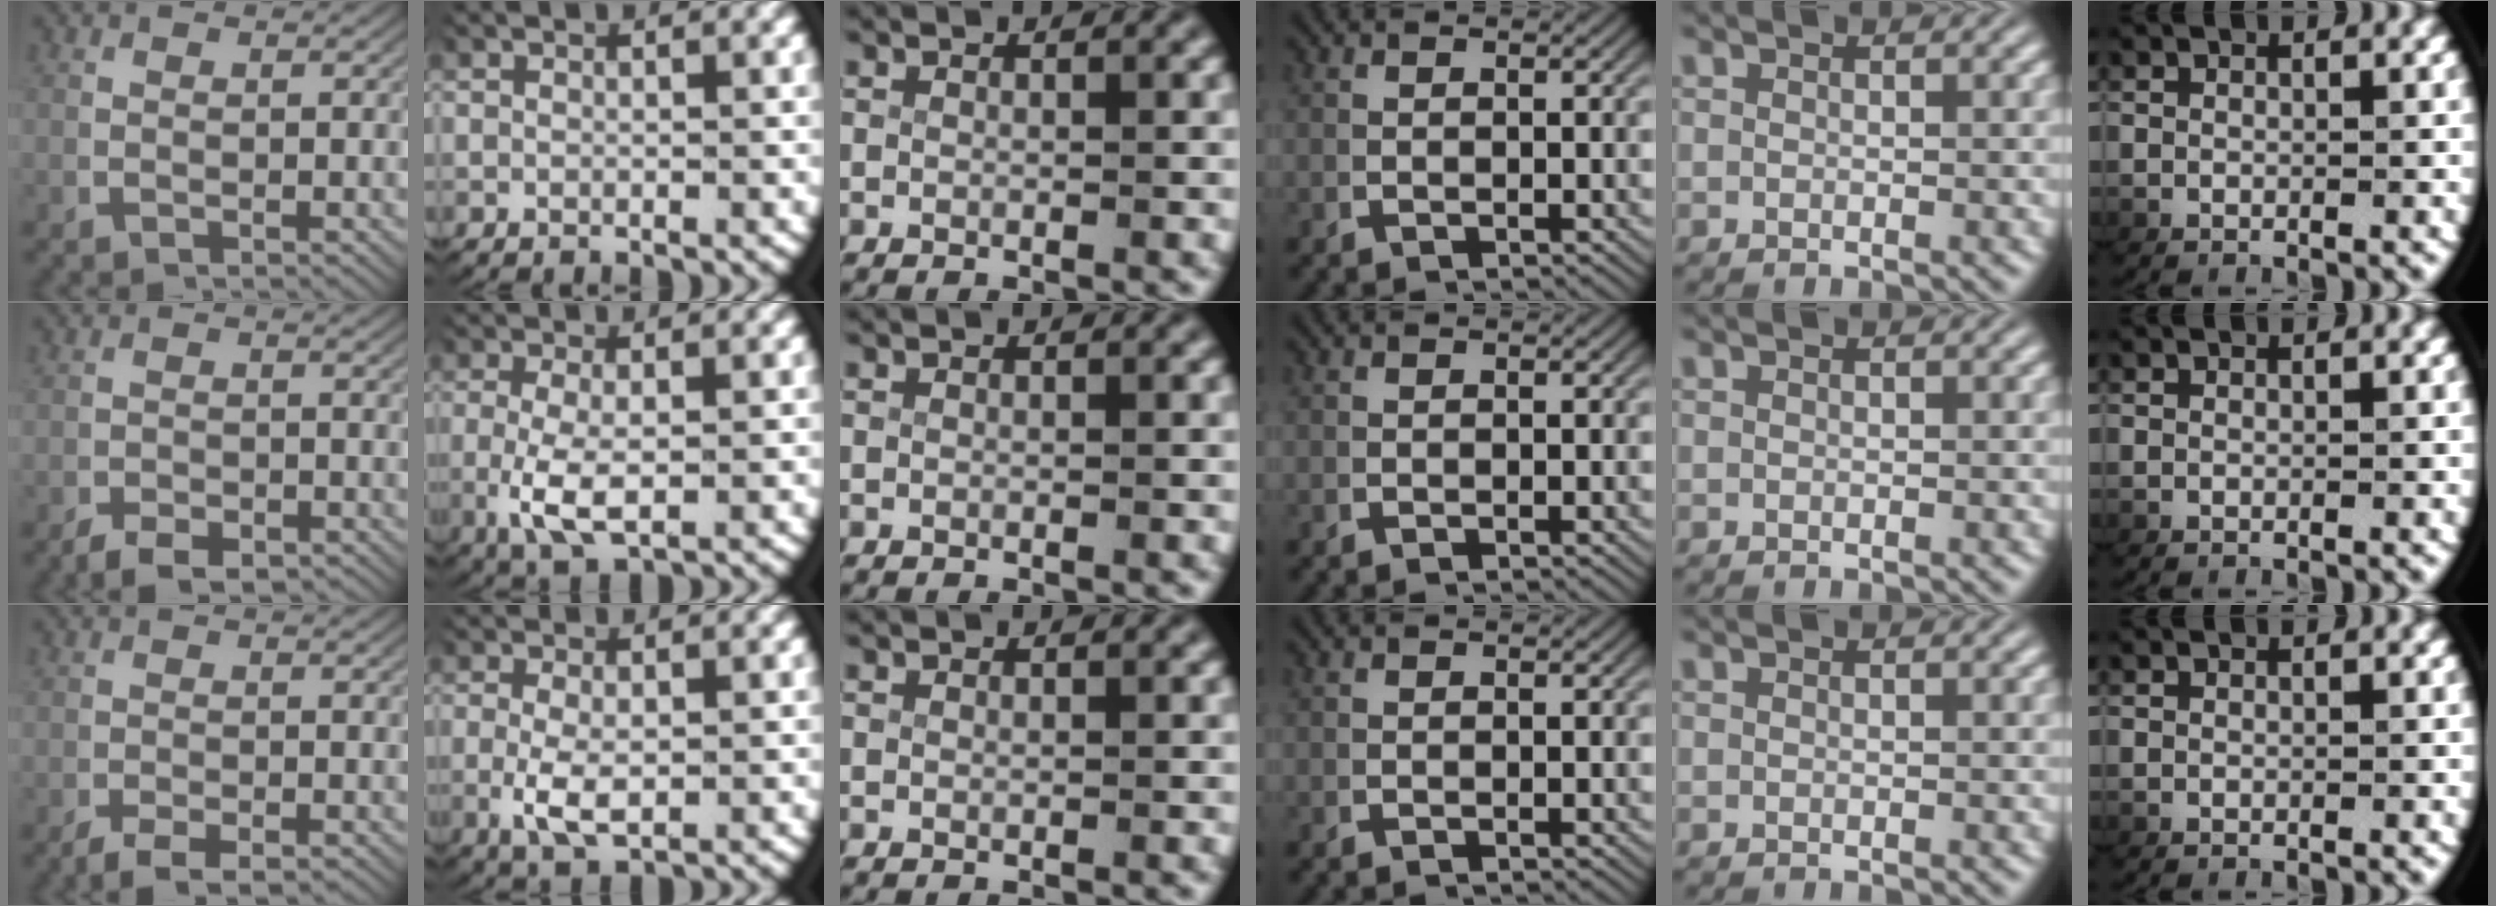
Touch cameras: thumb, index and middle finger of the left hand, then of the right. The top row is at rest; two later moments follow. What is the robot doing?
{"motion": "grasp_and_lifting", "object": "card"}